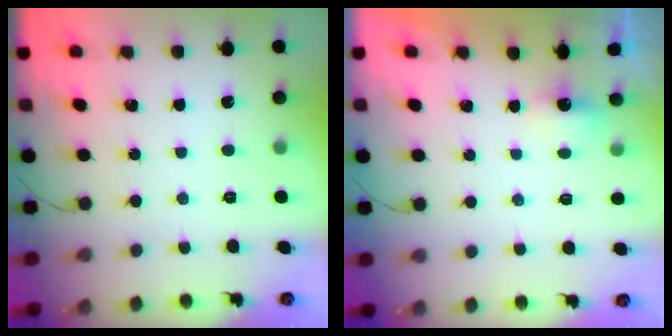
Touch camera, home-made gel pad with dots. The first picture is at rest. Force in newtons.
{"total": 1.8, "press": 1.6, "slide": 0.8}